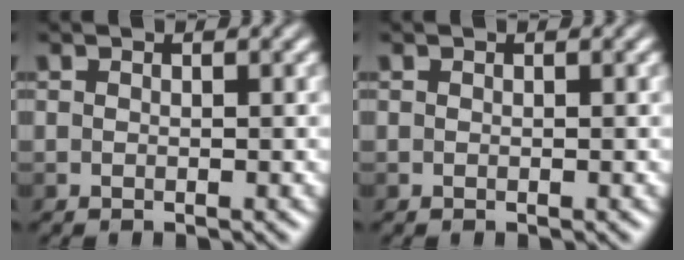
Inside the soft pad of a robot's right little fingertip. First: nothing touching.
{"total": 0.0}